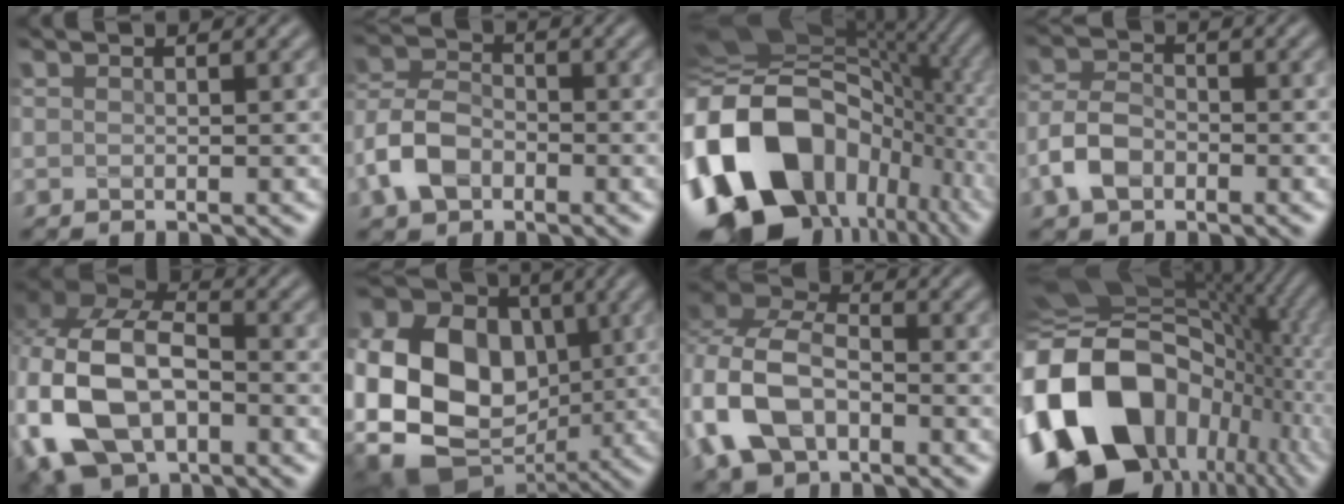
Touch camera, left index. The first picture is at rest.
{"total": 4.9, "force": [-2.3, 3.2, 2.8], "torque": [-0.062, 0.008, -0.055]}
{"total": 19.8, "force": [-6.0, 14.6, 11.9], "torque": [-0.265, -0.013, -0.101]}
{"total": 3.8, "force": [-1.9, 2.5, 2.2], "torque": [-0.048, 0.008, -0.045]}
{"total": 12.5, "force": [-3.3, 8.2, 8.9], "torque": [-0.228, -0.015, -0.063]}
{"total": 16.2, "force": [-1.2, 12.8, 9.9], "torque": [-0.196, -0.001, -0.036]}
{"total": 8.7, "force": [-2.9, 5.8, 5.7], "torque": [-0.149, -0.002, -0.068]}
{"total": 21.5, "force": [-4.7, 16.4, 13.1], "torque": [-0.314, -0.007, -0.079]}